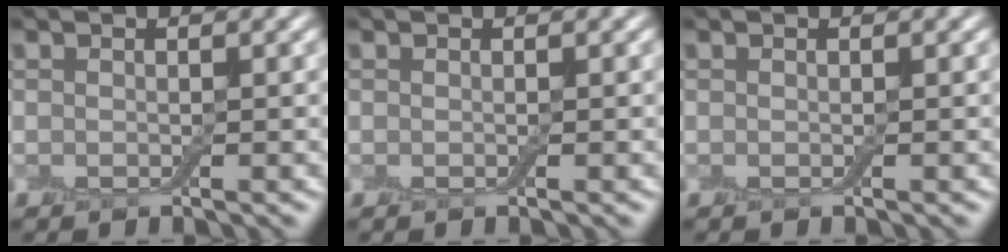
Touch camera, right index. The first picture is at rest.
{"total": 0.0}
{"total": 0.0}